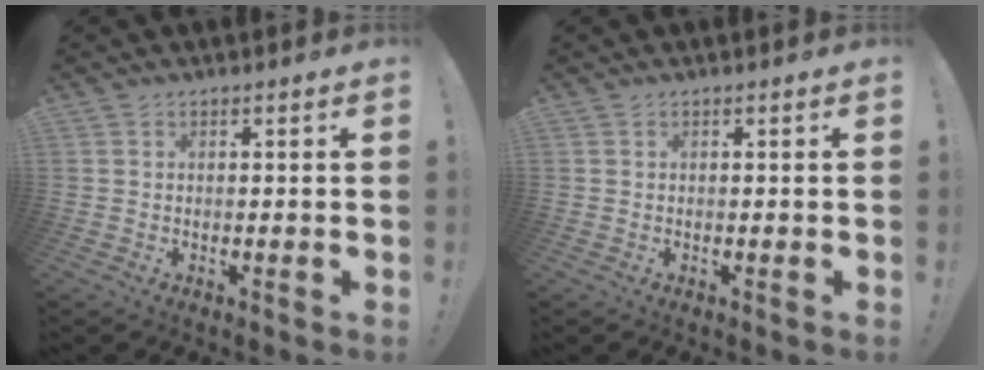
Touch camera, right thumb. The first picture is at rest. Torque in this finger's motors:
{"motor_torque": [0.00, 0.00, 0.00, 0.00, 0.01]}